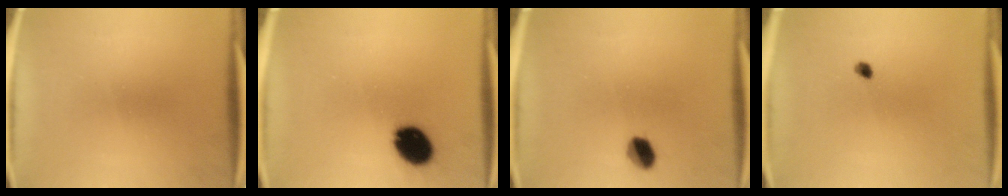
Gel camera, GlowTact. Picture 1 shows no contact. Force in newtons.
{"total": 10.5}
{"total": 4.6}
{"total": 1.2}